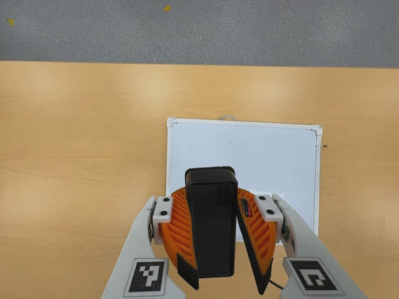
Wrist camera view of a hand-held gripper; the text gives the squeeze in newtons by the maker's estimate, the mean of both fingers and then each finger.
{"total": 10.6, "left": 10.4, "right": 10.8}